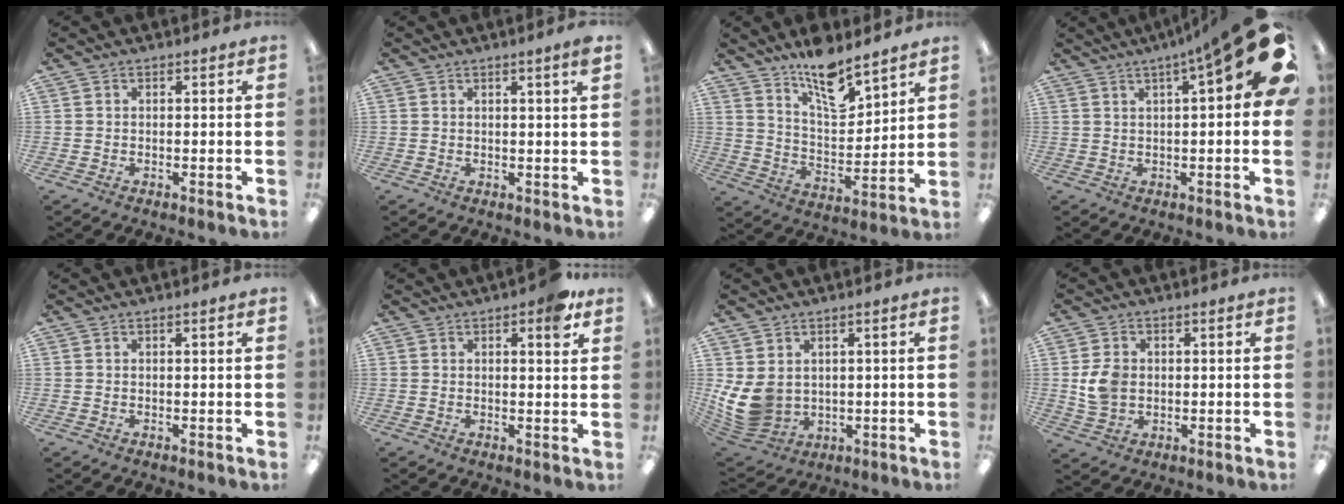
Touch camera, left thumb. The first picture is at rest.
{"total": 2.8, "force": [1.9, -0.1, 2.1], "torque": [-0.028, -0.010, 0.029]}
{"total": 12.9, "force": [10.4, 3.9, 6.6], "torque": [-0.103, -0.070, 0.181]}
{"total": 16.0, "force": [7.5, 3.0, 13.8], "torque": [-0.189, -0.051, 0.112]}
{"total": 0.9, "force": [0.5, 0.0, 0.7], "torque": [-0.014, 0.000, 0.009]}
{"total": 5.0, "force": [3.0, 1.4, 3.8], "torque": [-0.050, -0.008, 0.045]}
{"total": 9.7, "force": [1.8, 7.6, 5.7], "torque": [-0.145, -0.021, 0.038]}
{"total": 6.4, "force": [0.5, 5.0, 3.8], "torque": [-0.065, 0.005, 0.011]}